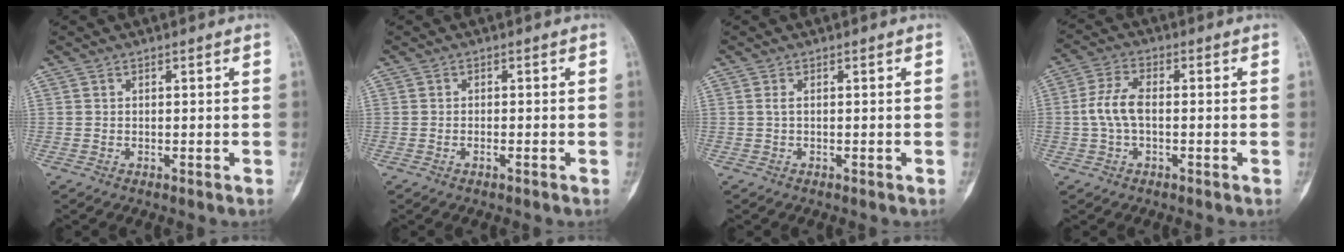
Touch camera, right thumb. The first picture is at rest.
{"total": 0.8, "force": [-0.5, 0.2, 0.6], "torque": [-0.018, 0.007, -0.007]}
{"total": 0.6, "force": [0.1, 0.1, 0.6], "torque": [-0.015, 0.000, 0.001]}
{"total": 6.5, "force": [-0.5, 3.4, 5.6], "torque": [-0.126, 0.021, -0.014]}